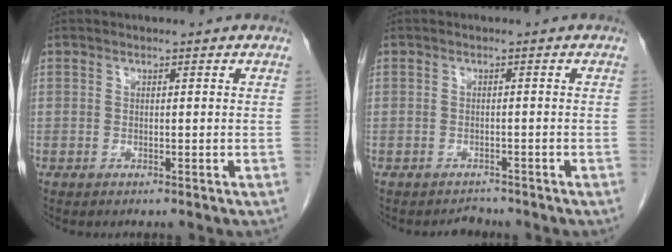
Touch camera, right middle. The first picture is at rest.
{"total": 1.4, "force": [-1.3, 0.4, -0.4], "torque": [-0.001, -0.005, -0.020]}